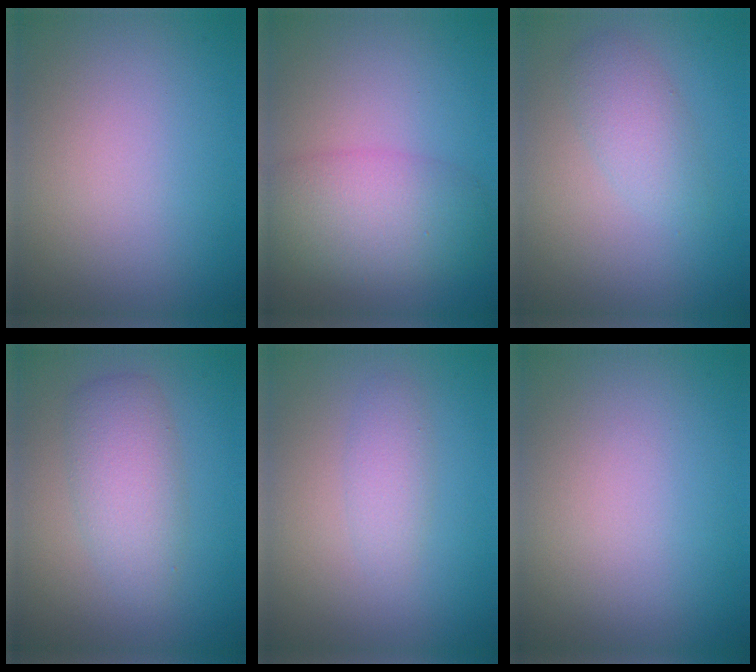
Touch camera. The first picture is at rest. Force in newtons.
{"total": 5.7, "press": 5.7, "slide": 0.1}
{"total": 2.5, "press": 2.5, "slide": 0.1}
{"total": 2.9, "press": 2.9, "slide": 0.2}
{"total": 1.6, "press": 1.6, "slide": 0.1}
{"total": 0.0}